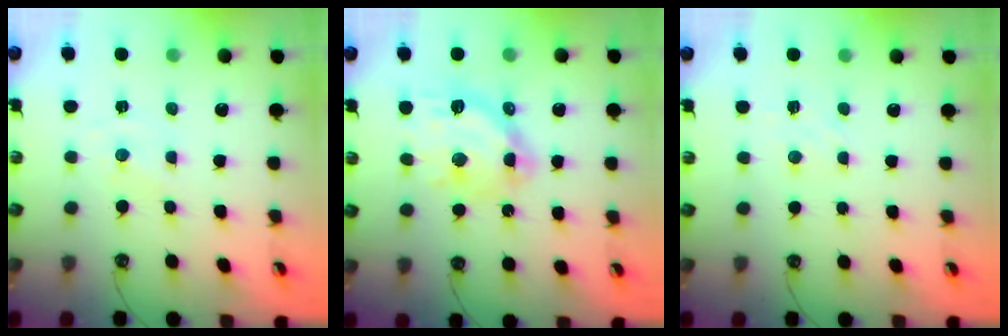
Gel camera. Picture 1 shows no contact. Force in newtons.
{"total": 14.8, "press": 14.7, "slide": 1.5}
{"total": 2.8, "press": 2.8, "slide": 0.4}